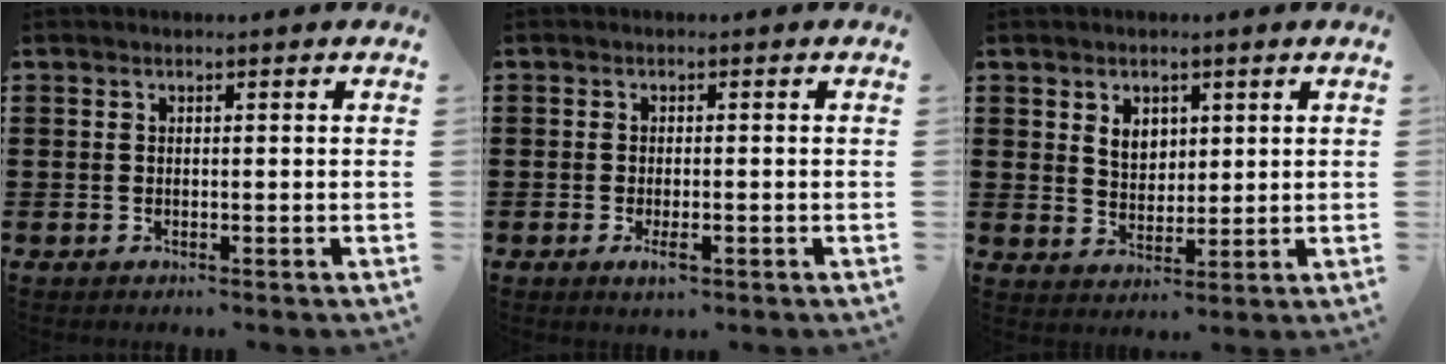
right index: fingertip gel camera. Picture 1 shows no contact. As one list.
[{"total": 2.0, "force": [-0.9, 0.6, 1.7], "torque": [-0.037, -0.005, -0.019]}, {"total": 3.7, "force": [1.7, 2.8, 1.7], "torque": [-0.044, 0.010, 0.031]}]